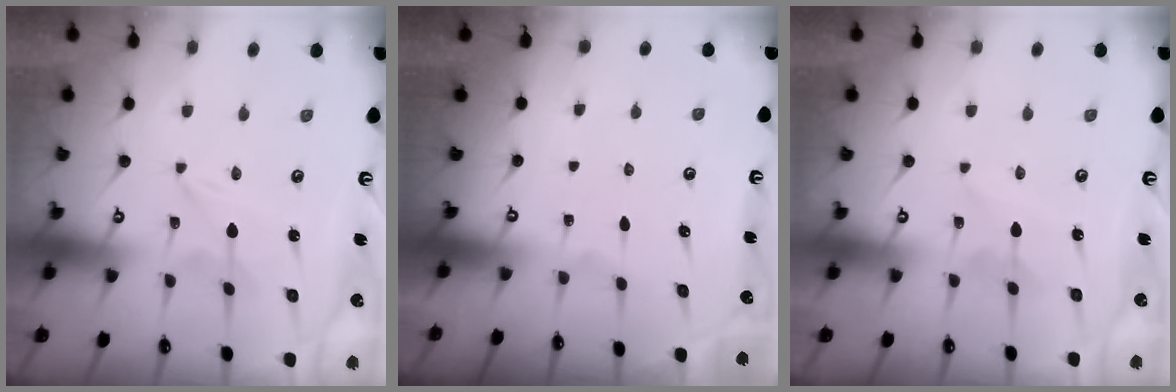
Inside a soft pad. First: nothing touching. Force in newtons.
{"total": 0.0}
{"total": 2.3, "press": 2.3, "slide": 0.2}